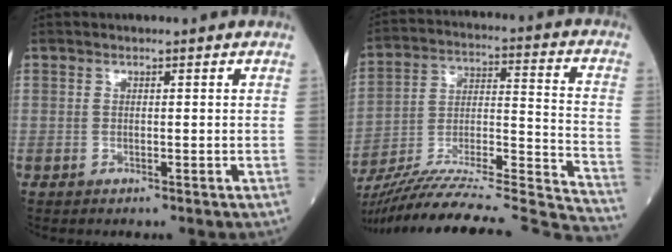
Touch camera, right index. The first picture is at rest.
{"total": 33.0, "force": [-30.7, -0.1, 12.3], "torque": [-0.152, -0.027, -0.449]}